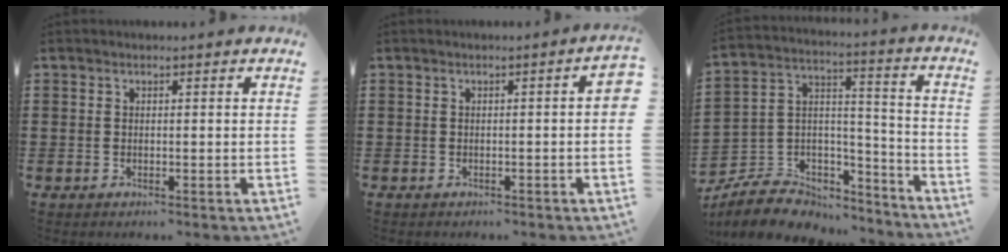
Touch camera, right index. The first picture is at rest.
{"total": 1.8, "force": [-0.6, 0.3, 1.7], "torque": [-0.026, 0.000, -0.011]}
{"total": 7.1, "force": [-5.5, 4.2, 1.4], "torque": [-0.043, 0.005, -0.105]}